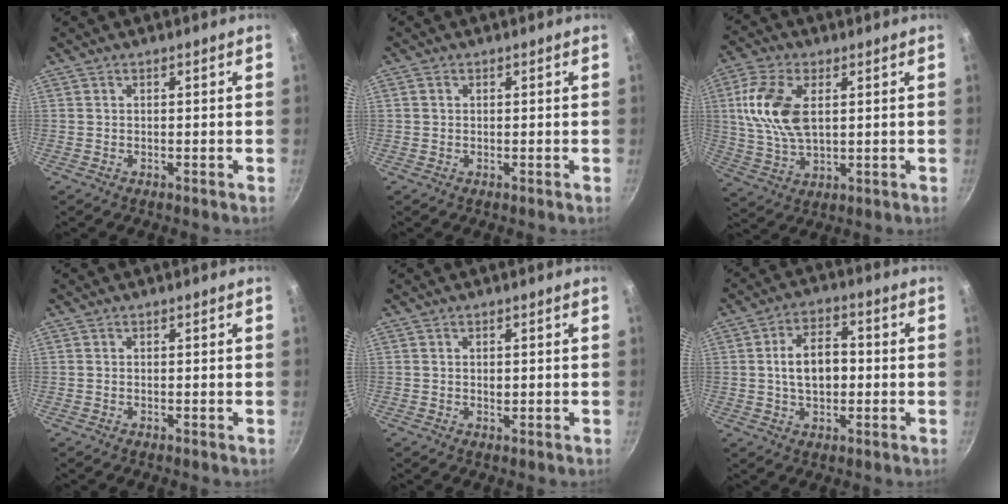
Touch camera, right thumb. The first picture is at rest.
{"total": 0.8, "force": [0.2, 0.7, 0.3], "torque": [-0.005, 0.004, 0.001]}
{"total": 12.3, "force": [2.6, 6.8, 9.9], "torque": [-0.195, -0.002, 0.050]}
{"total": 0.0}
{"total": 1.1, "force": [0.0, 0.8, 0.8], "torque": [-0.011, 0.000, 0.001]}
{"total": 9.2, "force": [-0.1, 5.6, 7.3], "torque": [-0.102, 0.020, -0.005]}